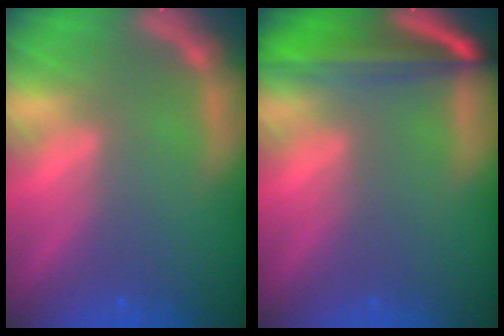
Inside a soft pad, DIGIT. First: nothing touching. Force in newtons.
{"total": 7.6}